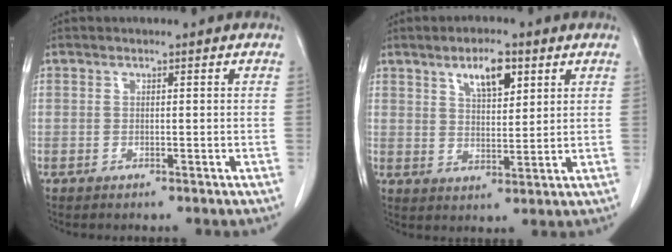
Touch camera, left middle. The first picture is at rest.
{"total": 6.2, "force": [3.5, 2.1, 4.8], "torque": [-0.082, 0.001, 0.060]}